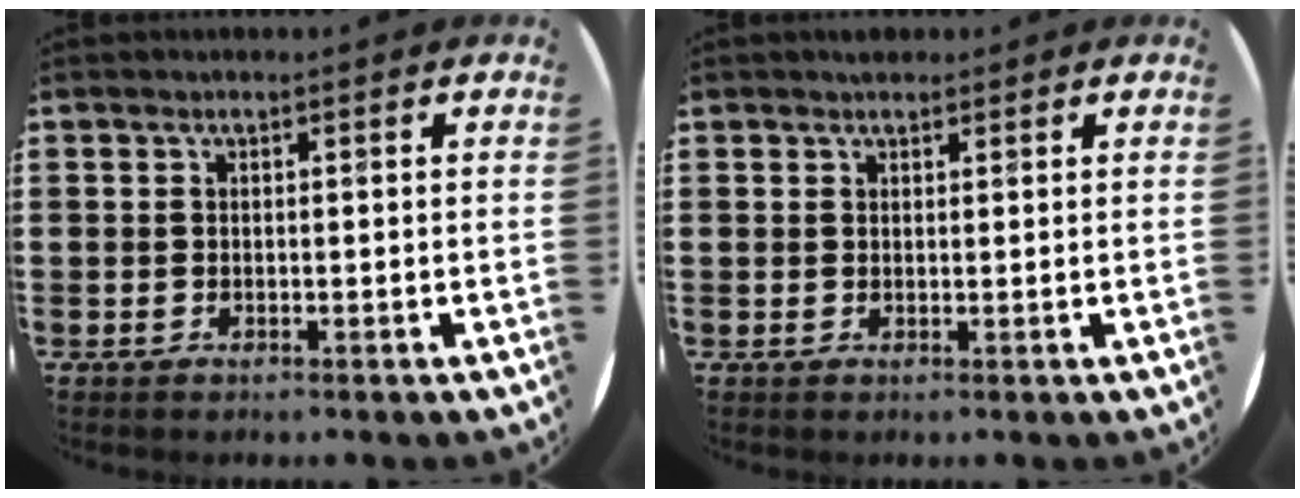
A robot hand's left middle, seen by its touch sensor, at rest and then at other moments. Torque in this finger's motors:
{"motor_torque": [0.32, -0.24, 0.02, 0.04]}